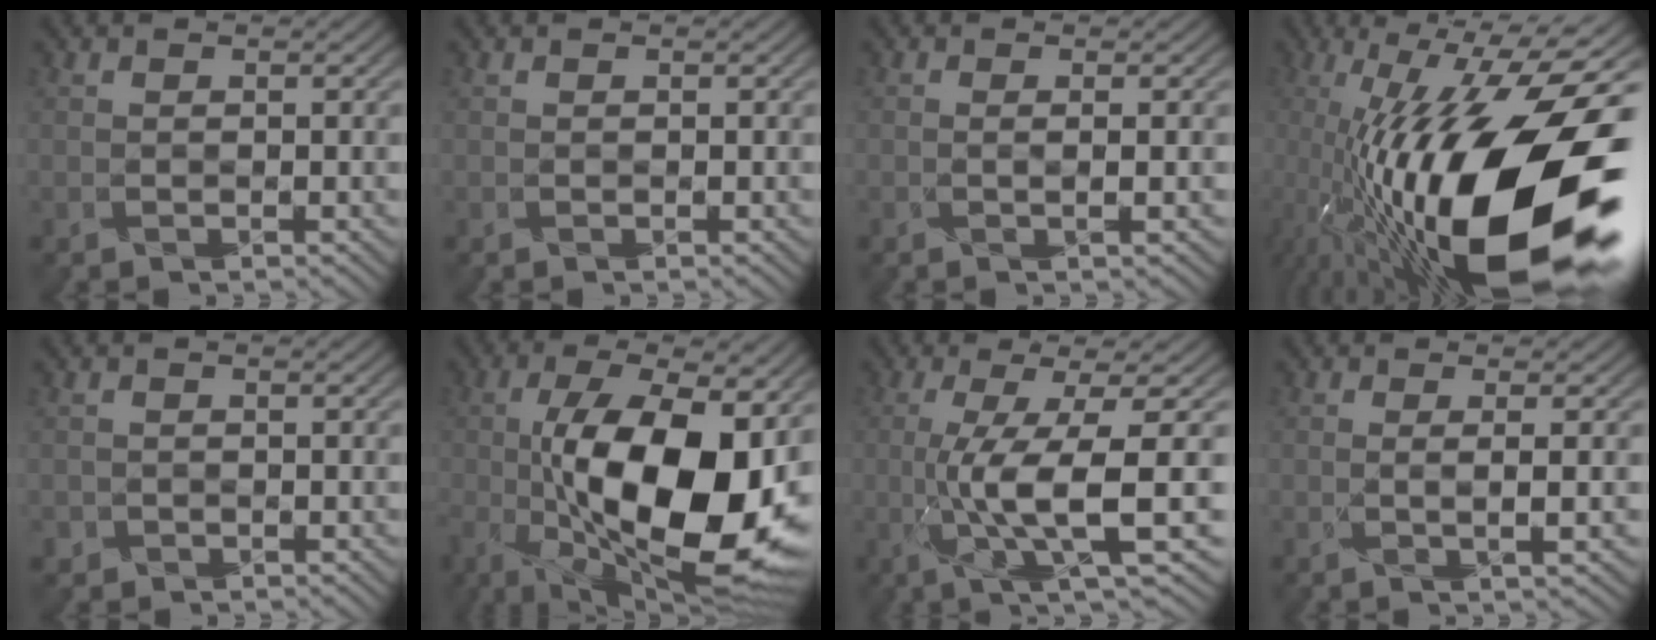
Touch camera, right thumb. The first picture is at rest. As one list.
[{"total": 0.0}, {"total": 0.6, "force": [-0.1, -0.1, 0.6], "torque": [-0.002, 0.007, -0.007]}, {"total": 20.5, "force": [-6.7, 7.6, 17.8], "torque": [-0.302, -0.012, -0.121]}, {"total": 1.1, "force": [-0.6, 0.6, -0.8], "torque": [0.012, -0.006, -0.010]}, {"total": 17.7, "force": [-2.6, 8.3, 15.5], "torque": [-0.259, -0.016, -0.045]}, {"total": 9.1, "force": [-1.8, 1.0, 8.8], "torque": [-0.138, 0.011, -0.030]}, {"total": 1.6, "force": [-0.1, -0.1, 1.5], "torque": [-0.022, 0.007, -0.007]}]